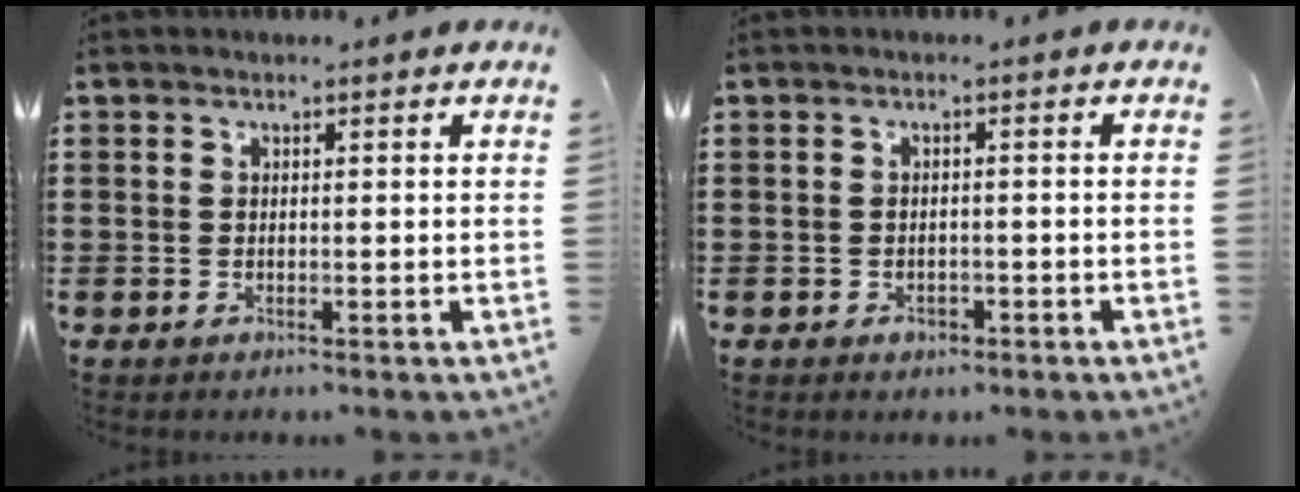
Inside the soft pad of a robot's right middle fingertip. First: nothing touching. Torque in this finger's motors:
{"motor_torque": [0.73, 0.29, 0.06, 0.04]}